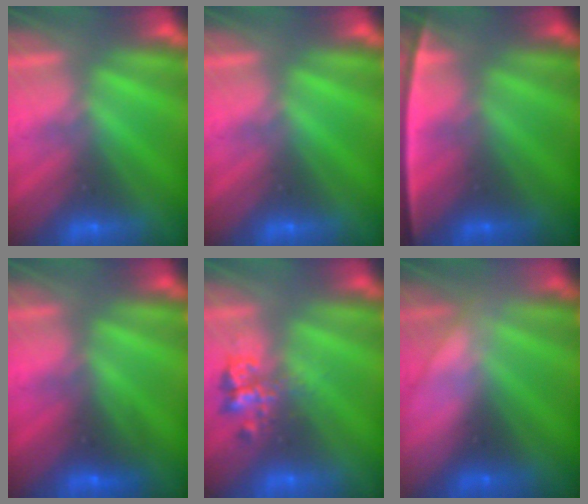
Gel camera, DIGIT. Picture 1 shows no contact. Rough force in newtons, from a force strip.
{"total": 0.0}
{"total": 2.4}
{"total": 2.6}
{"total": 2.3}
{"total": 3.0}